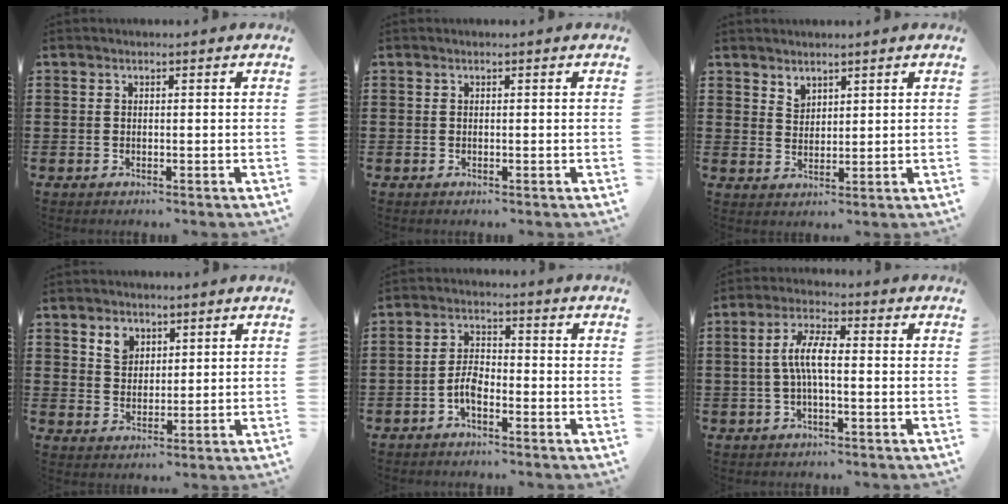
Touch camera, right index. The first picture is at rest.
{"total": 0.0}
{"total": 2.3, "force": [2.1, 1.0, 0.0], "torque": [-0.004, 0.000, 0.042]}
{"total": 3.8, "force": [2.5, 2.7, 1.2], "torque": [-0.026, 0.006, 0.046]}
{"total": 4.0, "force": [-2.0, 1.8, 2.9], "torque": [-0.072, 0.003, -0.045]}
{"total": 5.7, "force": [-0.4, 1.5, 5.5], "torque": [-0.121, -0.001, -0.016]}